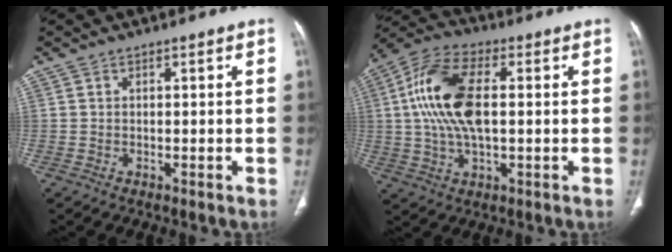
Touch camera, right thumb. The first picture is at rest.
{"total": 15.1, "force": [1.6, 7.4, 13.0], "torque": [-0.271, 0.018, 0.027]}